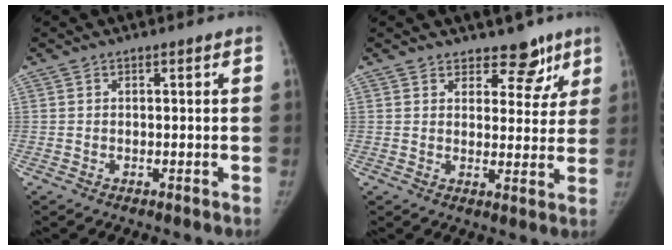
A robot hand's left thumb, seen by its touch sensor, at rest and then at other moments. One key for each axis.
{"total": 7.0, "fx": 5.2, "fy": 4.1, "fz": 2.2, "tx": 0.014, "ty": -0.029, "tz": 0.066}